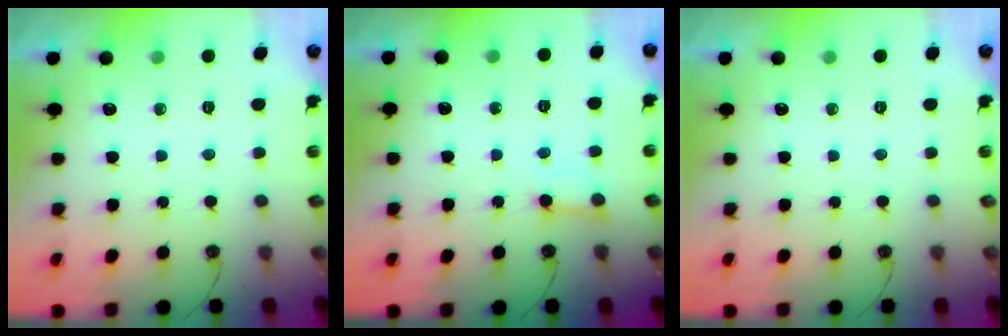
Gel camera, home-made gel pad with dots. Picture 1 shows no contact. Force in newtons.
{"total": 4.9, "press": 4.9, "slide": 0.8}
{"total": 0.0}